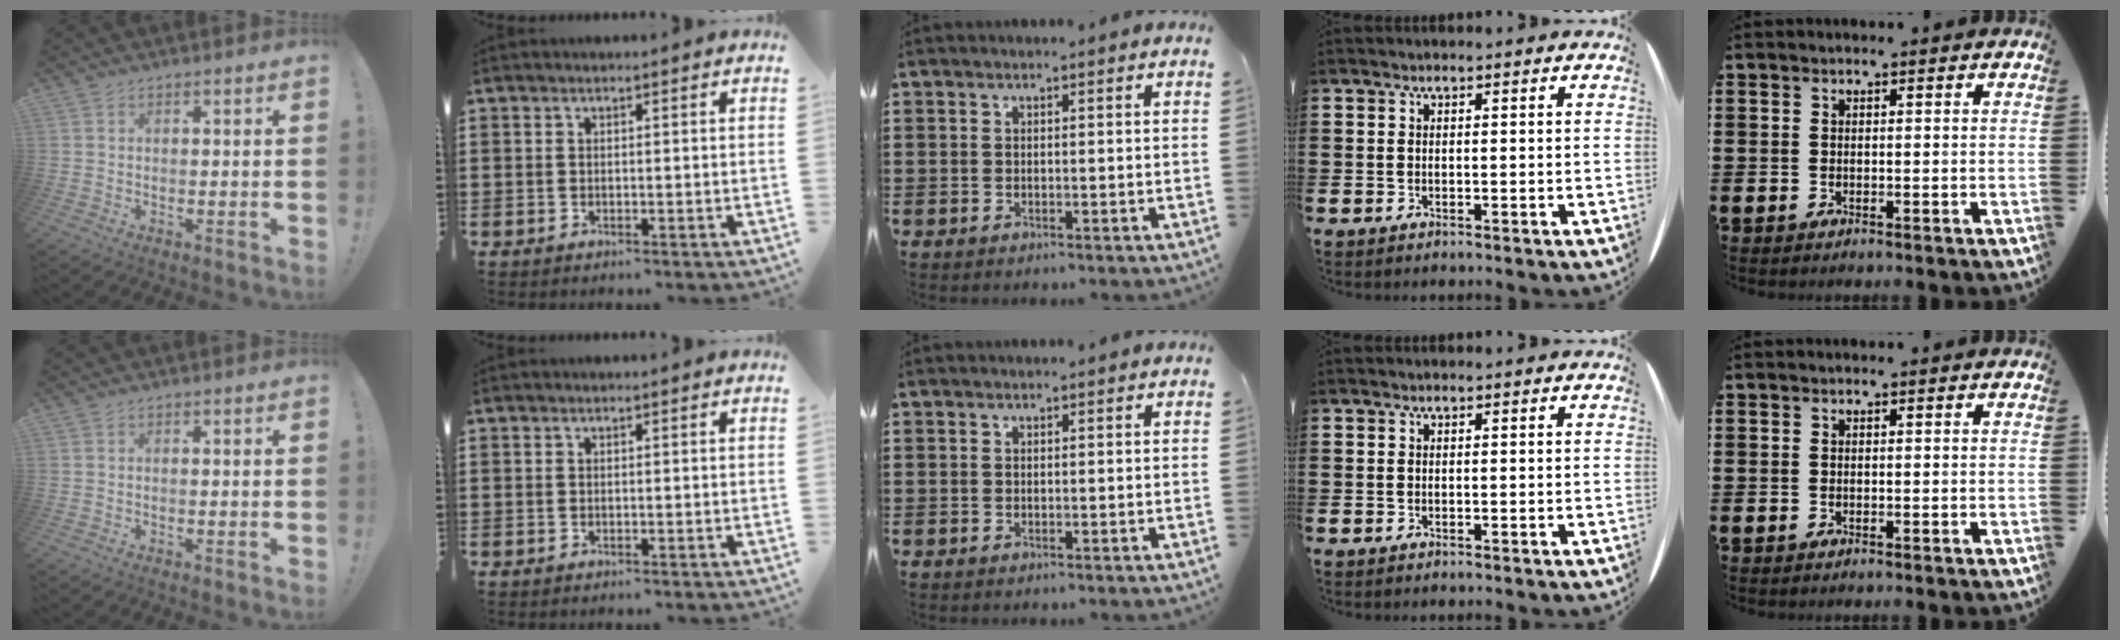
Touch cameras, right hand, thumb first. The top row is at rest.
{}